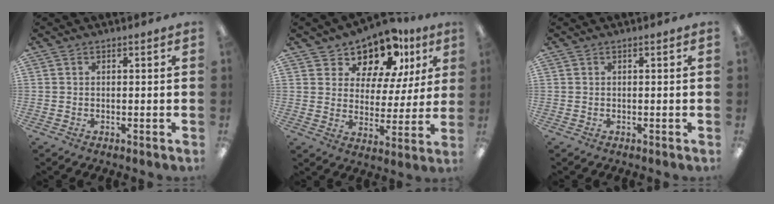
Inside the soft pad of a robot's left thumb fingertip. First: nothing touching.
{"total": 12.3, "force": [10.0, 6.1, 3.7], "torque": [-0.079, -0.076, 0.185]}
{"total": 0.0}